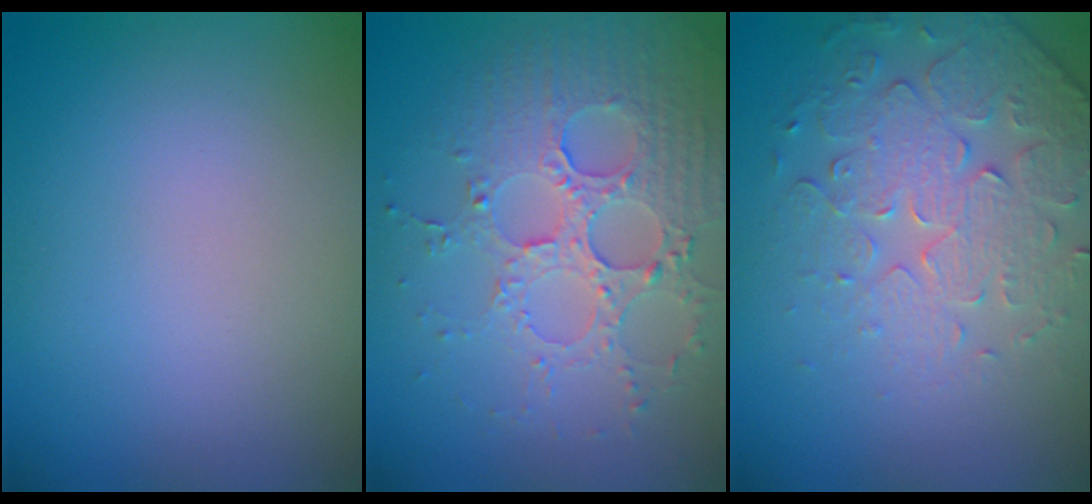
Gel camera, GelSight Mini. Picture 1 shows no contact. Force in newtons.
{"total": 4.3, "press": 4.0, "slide": 1.4}
{"total": 4.6, "press": 3.8, "slide": 2.5}